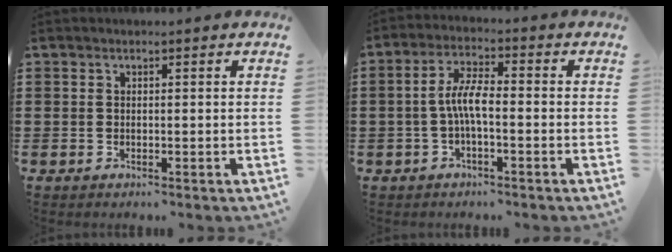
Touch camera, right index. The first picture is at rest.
{"total": 5.5, "force": [-1.1, 1.5, 5.2], "torque": [-0.112, -0.001, -0.026]}